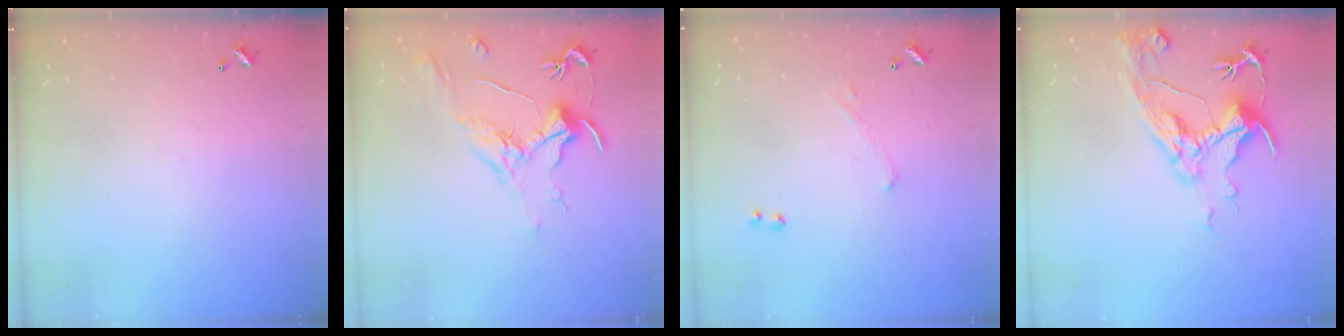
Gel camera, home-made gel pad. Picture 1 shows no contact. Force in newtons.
{"total": 1.9, "press": 1.7, "slide": 0.9}
{"total": 1.6, "press": 1.5, "slide": 0.6}
{"total": 8.7, "press": 8.5, "slide": 1.4}